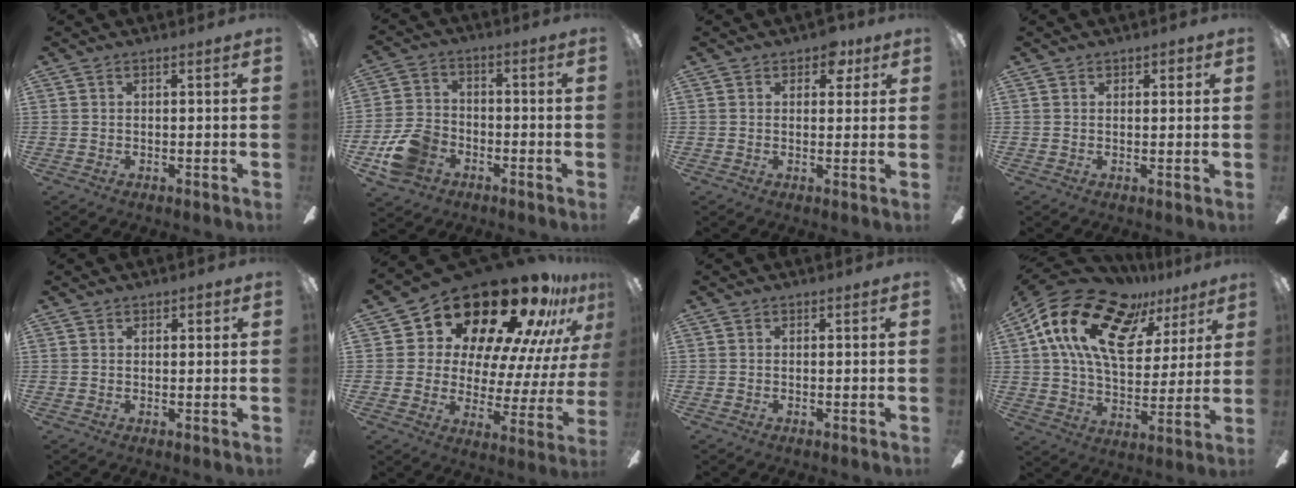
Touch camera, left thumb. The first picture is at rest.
{"total": 10.8, "force": [-5.0, 8.0, 5.2], "torque": [-0.120, 0.036, -0.090]}
{"total": 4.9, "force": [2.9, 3.0, 2.7], "torque": [-0.027, -0.002, 0.047]}
{"total": 1.5, "force": [0.8, 1.1, 0.6], "torque": [-0.005, 0.000, 0.013]}
{"total": 1.1, "force": [0.7, 0.8, 0.4], "torque": [0.001, 0.000, 0.010]}
{"total": 23.4, "force": [19.0, 8.7, 10.5], "torque": [-0.170, -0.149, 0.331]}
{"total": 0.0}
{"total": 21.0, "force": [11.1, 11.7, 13.4], "torque": [-0.255, -0.041, 0.195]}